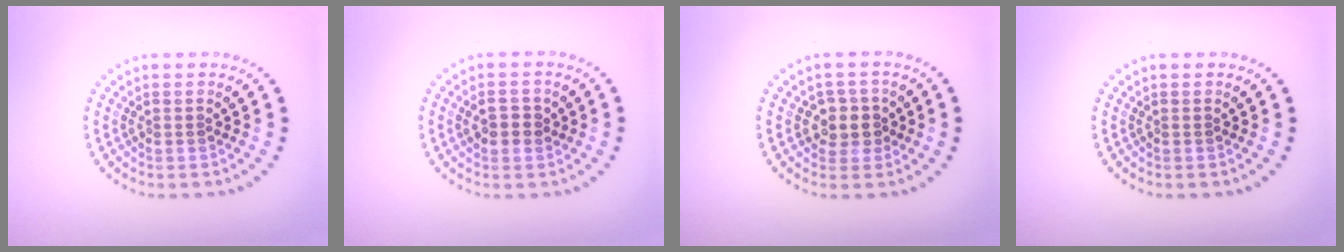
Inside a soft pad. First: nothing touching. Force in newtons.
{"total": 2.1, "press": 2.1, "slide": 0.2}
{"total": 2.5, "press": 2.3, "slide": 0.9}
{"total": 0.0}